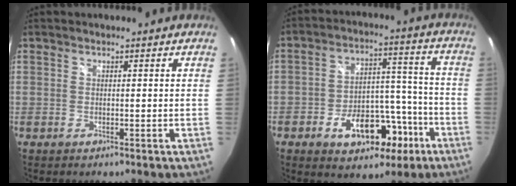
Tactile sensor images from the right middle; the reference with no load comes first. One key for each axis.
{"total": 14.2, "fx": -7.3, "fy": 8.5, "fz": 8.7, "tx": -0.148, "ty": 0.043, "tz": -0.091}